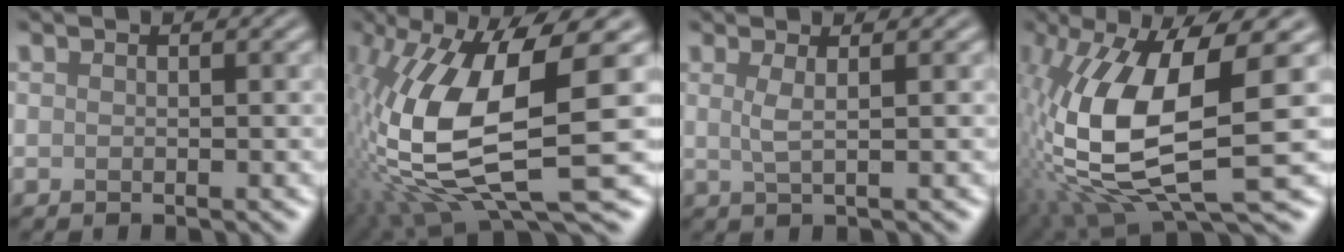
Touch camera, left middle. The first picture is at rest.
{"total": 14.1, "force": [0.2, 4.6, 13.4], "torque": [-0.292, -0.025, 0.019]}
{"total": 1.8, "force": [0.6, 0.5, 1.6], "torque": [-0.030, -0.002, 0.007]}
{"total": 12.8, "force": [-0.2, 4.3, 12.0], "torque": [-0.256, -0.015, -0.002]}